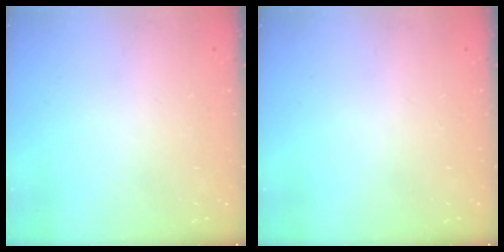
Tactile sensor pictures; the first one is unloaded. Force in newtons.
{"total": 0.0}